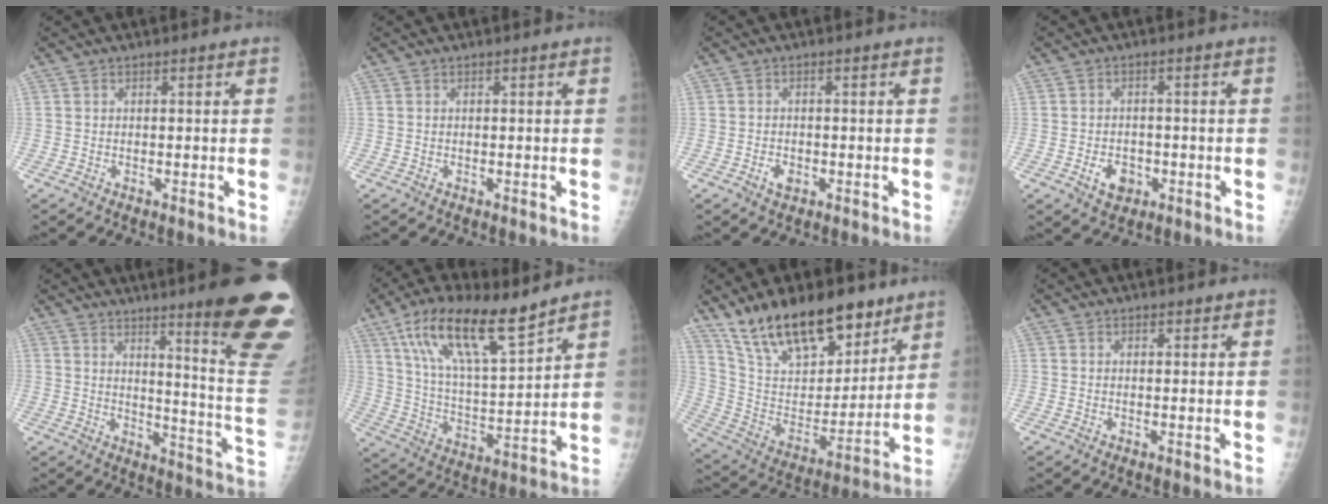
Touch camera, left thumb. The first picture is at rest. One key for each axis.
{"total": 0.0}
{"total": 2.3, "fx": -0.9, "fy": 1.6, "fz": 1.4, "tx": -0.017, "ty": 0.003, "tz": -0.011}
{"total": 4.6, "fx": -1.6, "fy": 3.5, "fz": 2.5, "tx": -0.028, "ty": 0.005, "tz": -0.022}
{"total": 20.9, "fx": 13.0, "fy": 1.5, "fz": 16.3, "tx": -0.180, "ty": -0.088, "tz": 0.173}
{"total": 18.3, "fx": 12.1, "fy": 5.5, "fz": 12.6, "tx": -0.203, "ty": -0.049, "tz": 0.227}
{"total": 23.6, "fx": 16.9, "fy": 10.4, "fz": 12.8, "tx": -0.180, "ty": -0.070, "tz": 0.296}
{"total": 1.1, "fx": 0.8, "fy": 0.7, "fz": 0.3, "tx": 0.007, "ty": -0.005, "tz": 0.008}